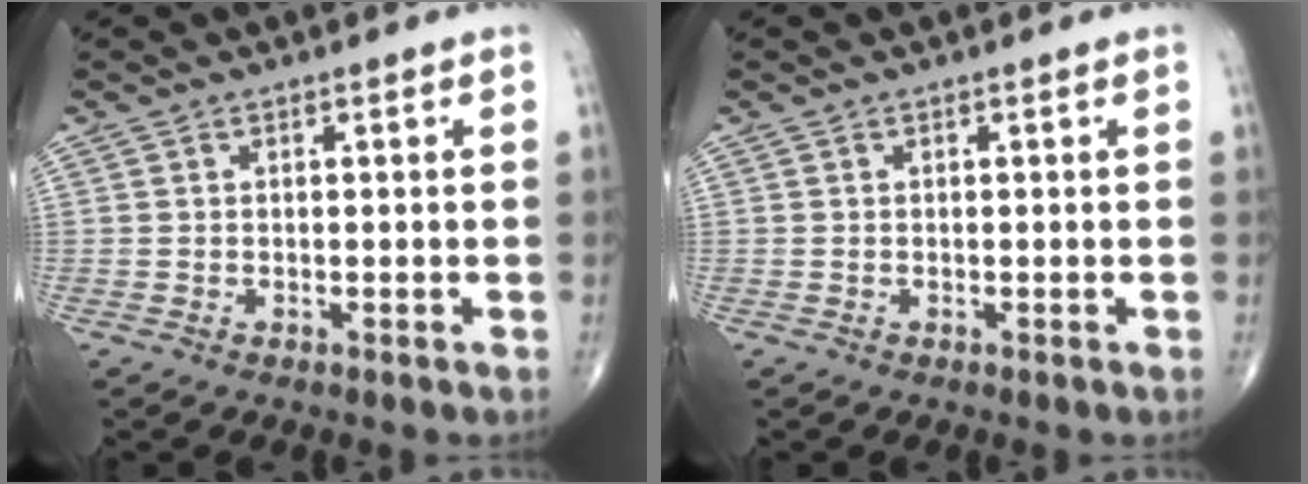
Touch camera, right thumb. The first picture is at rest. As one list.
[{"total": 0.0}]